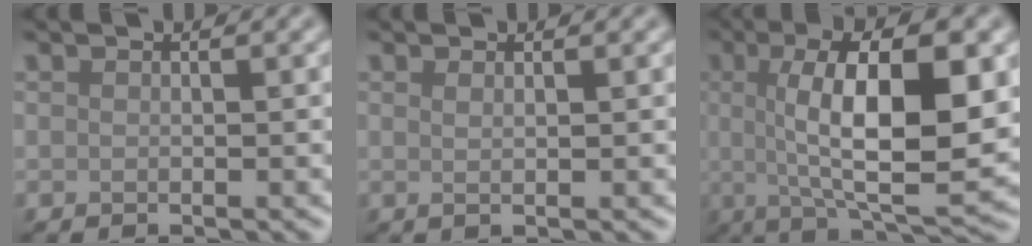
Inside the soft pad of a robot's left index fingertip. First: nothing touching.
{"total": 1.0, "force": [0.5, 0.3, 0.8], "torque": [-0.008, 0.000, 0.003]}
{"total": 11.3, "force": [1.5, 3.4, 10.7], "torque": [-0.153, 0.006, 0.023]}